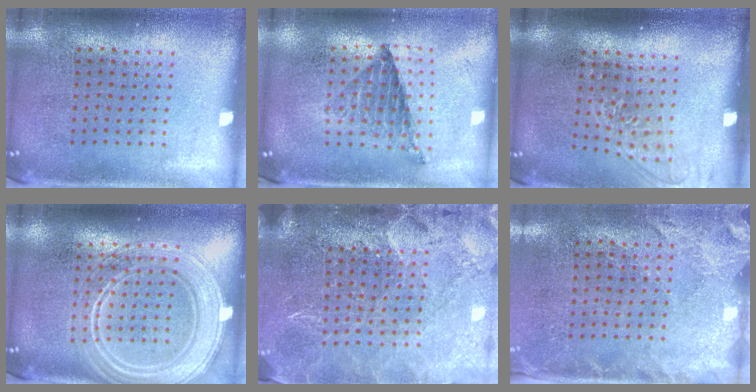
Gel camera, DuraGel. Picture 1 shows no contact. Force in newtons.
{"total": 0.8, "press": 0.8, "slide": 0.1}
{"total": 1.4, "press": 1.1, "slide": 0.8}
{"total": 2.9, "press": 2.8, "slide": 0.4}
{"total": 3.6, "press": 3.2, "slide": 1.6}
{"total": 2.6, "press": 2.1, "slide": 1.6}